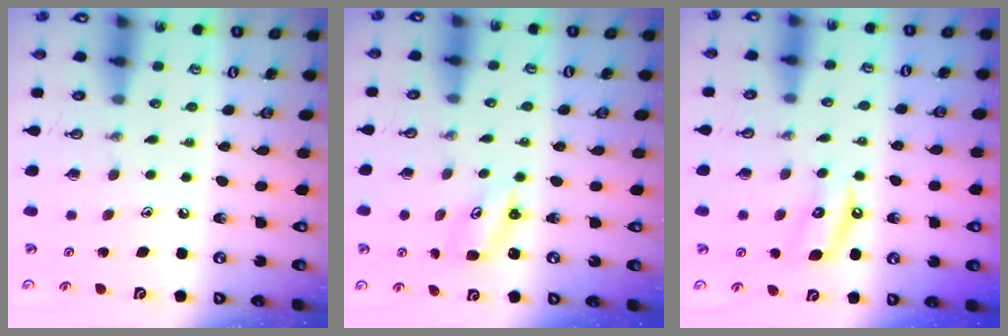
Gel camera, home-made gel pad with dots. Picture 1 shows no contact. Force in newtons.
{"total": 2.9, "press": 2.9, "slide": 0.3}
{"total": 4.3, "press": 4.3, "slide": 0.4}